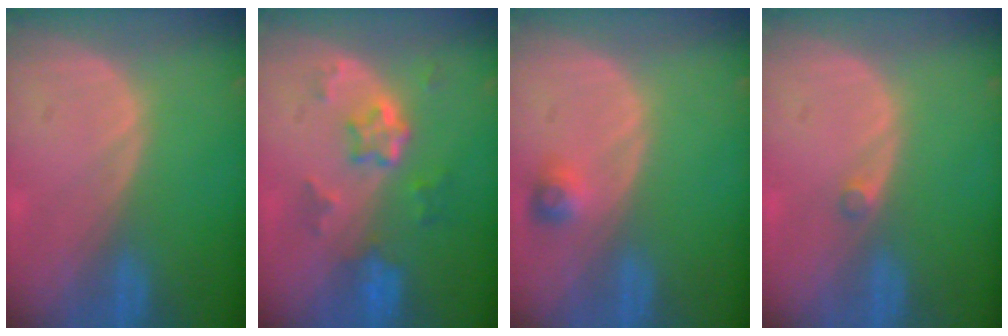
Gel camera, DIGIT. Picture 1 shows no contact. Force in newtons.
{"total": 5.9, "press": 5.3, "slide": 2.6}
{"total": 2.5, "press": 2.3, "slide": 1.0}
{"total": 1.0, "press": 0.9, "slide": 0.5}